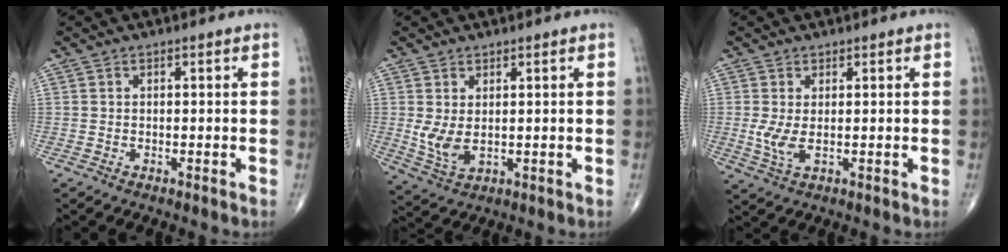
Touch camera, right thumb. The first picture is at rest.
{"total": 5.2, "force": [0.7, 2.8, 4.3], "torque": [-0.087, -0.009, 0.026]}
{"total": 3.7, "force": [0.2, 1.4, 3.4], "torque": [-0.083, -0.012, 0.009]}